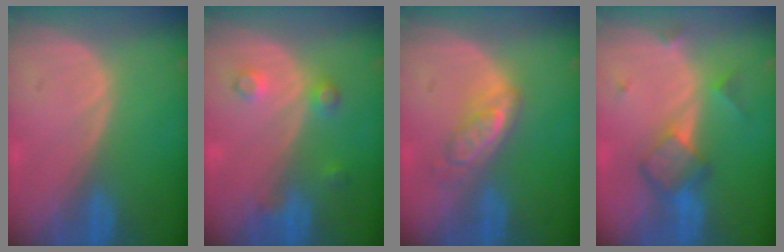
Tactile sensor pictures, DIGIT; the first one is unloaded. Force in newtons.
{"total": 3.2, "press": 3.2, "slide": 0.4}
{"total": 5.2, "press": 4.6, "slide": 2.4}
{"total": 5.8, "press": 5.4, "slide": 2.2}